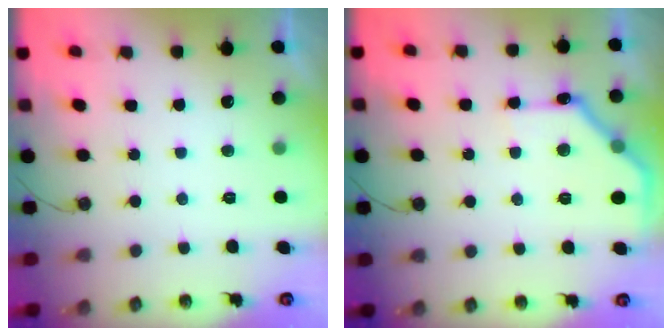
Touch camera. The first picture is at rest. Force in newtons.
{"total": 14.7, "press": 14.7, "slide": 0.3}